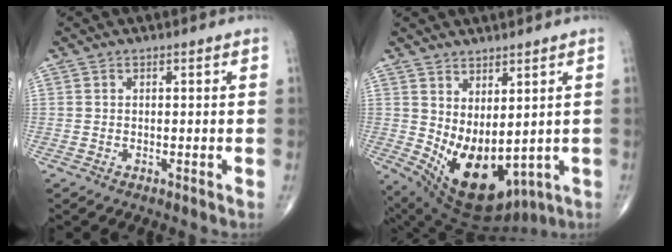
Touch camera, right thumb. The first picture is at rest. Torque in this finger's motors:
{"motor_torque": [-0.23, 1.04, 0.96, 0.80, 0.38]}